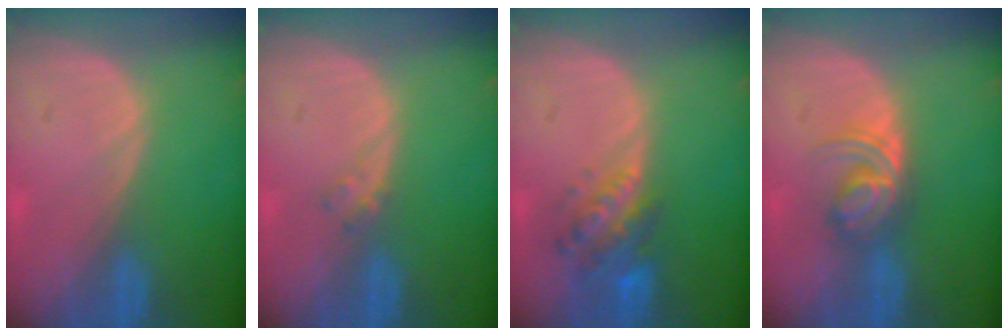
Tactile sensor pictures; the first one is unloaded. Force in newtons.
{"total": 1.2, "press": 1.2, "slide": 0.2}
{"total": 5.9, "press": 5.6, "slide": 1.8}
{"total": 5.8, "press": 5.1, "slide": 2.7}